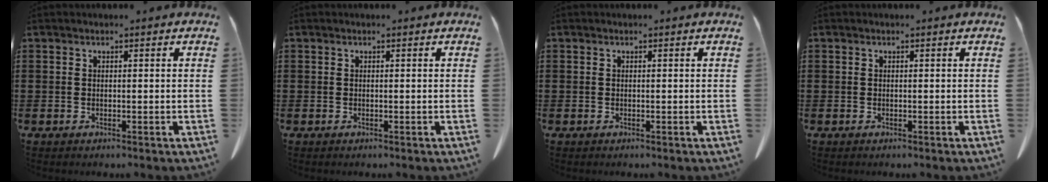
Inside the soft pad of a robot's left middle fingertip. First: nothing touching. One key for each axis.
{"total": 0.0}
{"total": 0.0}
{"total": 0.0}